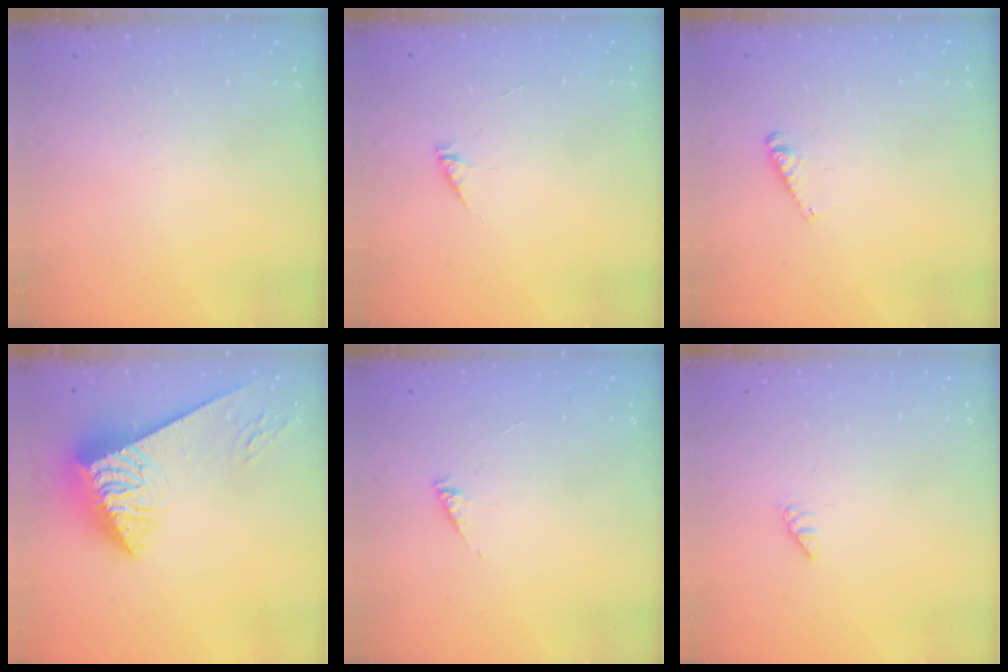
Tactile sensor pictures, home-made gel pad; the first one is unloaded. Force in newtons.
{"total": 2.5, "press": 2.5, "slide": 0.2}
{"total": 3.9, "press": 3.9, "slide": 0.5}
{"total": 7.0, "press": 6.9, "slide": 1.0}
{"total": 1.6, "press": 1.6, "slide": 0.3}
{"total": 0.0}